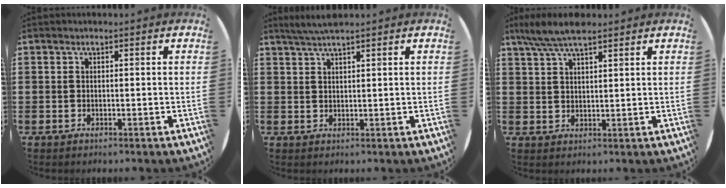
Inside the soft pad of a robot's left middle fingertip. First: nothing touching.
{"total": 2.7, "force": [2.3, 0.0, 1.4], "torque": [-0.029, 0.002, 0.041]}
{"total": 5.8, "force": [4.7, 1.3, 3.1], "torque": [-0.069, -0.004, 0.085]}